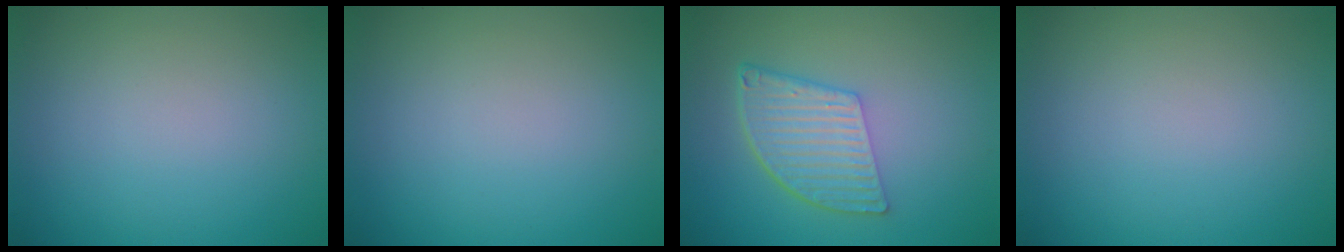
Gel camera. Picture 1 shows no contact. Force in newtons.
{"total": 0.0}
{"total": 5.5, "press": 3.8, "slide": 4.0}
{"total": 0.0}